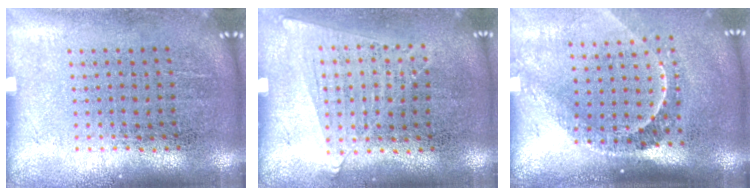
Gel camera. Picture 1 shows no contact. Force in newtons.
{"total": 0.7, "press": 0.5, "slide": 0.5}
{"total": 2.2, "press": 1.5, "slide": 1.5}